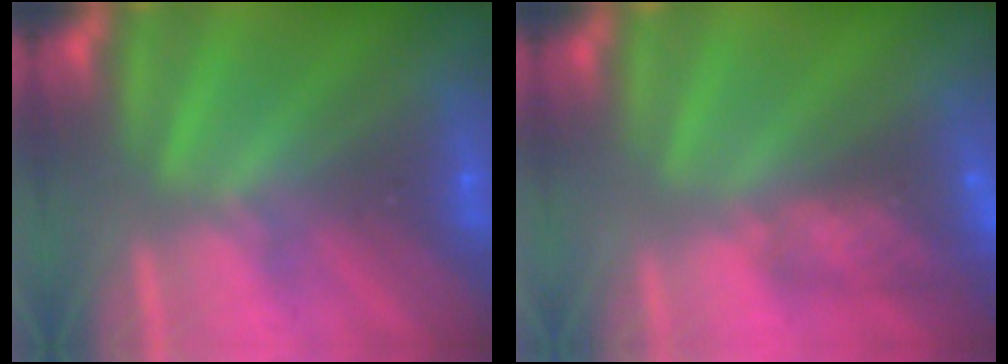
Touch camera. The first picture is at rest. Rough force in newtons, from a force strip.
{"total": 10.8}